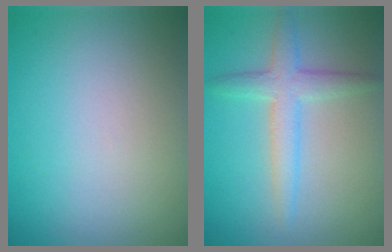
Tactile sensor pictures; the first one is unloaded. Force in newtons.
{"total": 3.2, "press": 3.2, "slide": 0.1}